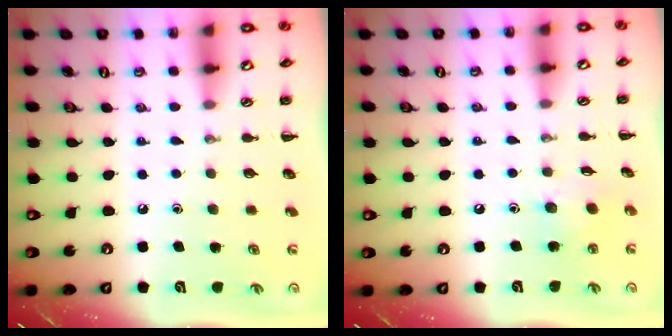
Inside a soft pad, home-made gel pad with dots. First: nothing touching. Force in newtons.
{"total": 5.0, "press": 5.0, "slide": 0.7}